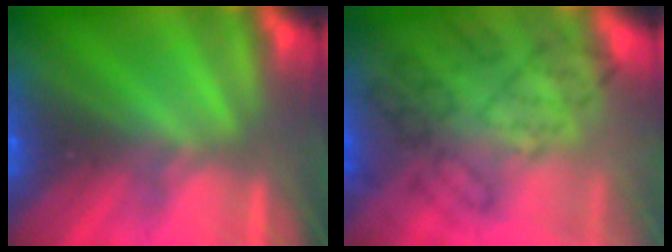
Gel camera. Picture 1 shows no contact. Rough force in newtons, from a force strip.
{"total": 11.3}